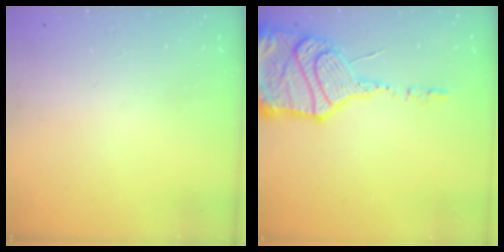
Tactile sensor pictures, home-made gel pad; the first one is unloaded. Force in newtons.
{"total": 20.3, "press": 20.1, "slide": 2.1}